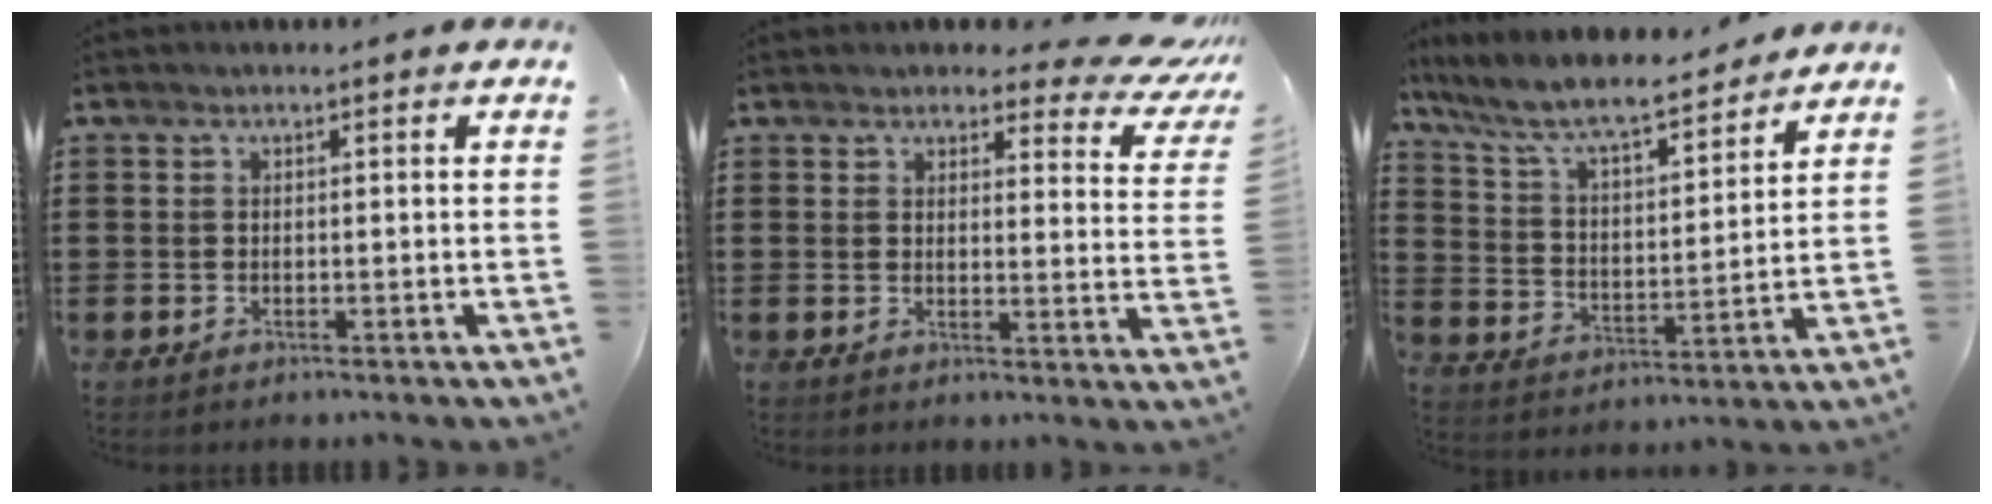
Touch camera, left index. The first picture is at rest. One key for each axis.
{"total": 4.4, "fx": 3.7, "fy": 1.2, "fz": 2.0, "tx": -0.039, "ty": -0.017, "tz": 0.063}
{"total": 8.3, "fx": 7.4, "fy": 1.0, "fz": 3.6, "tx": -0.102, "ty": -0.044, "tz": 0.126}